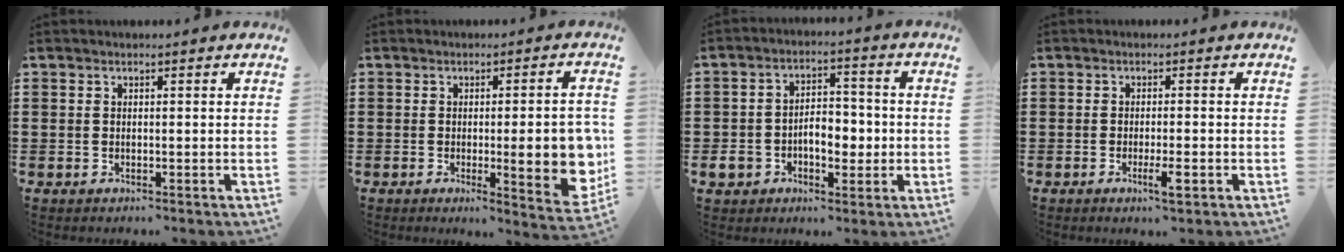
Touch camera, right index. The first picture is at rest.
{"total": 9.7, "force": [-0.9, 2.4, 9.4], "torque": [-0.120, -0.013, -0.010]}
{"total": 6.3, "force": [-1.6, 4.5, 4.1], "torque": [-0.064, 0.009, -0.032]}
{"total": 2.9, "force": [-1.3, 0.2, 2.6], "torque": [-0.052, -0.009, -0.023]}